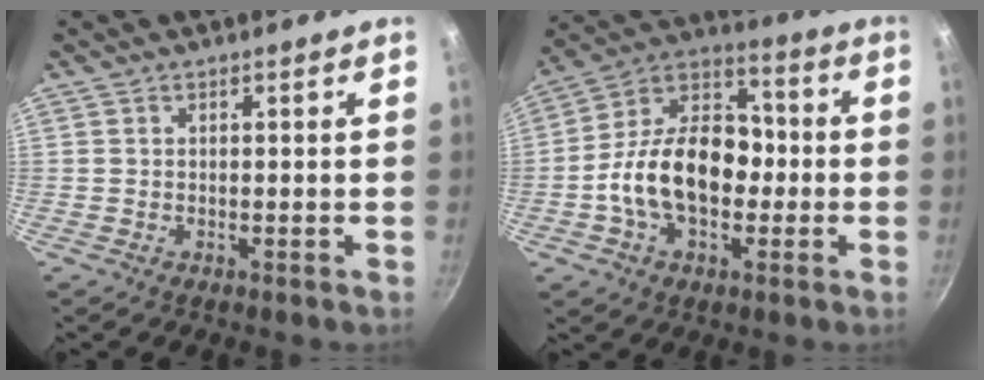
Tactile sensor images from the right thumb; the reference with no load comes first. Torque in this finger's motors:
{"motor_torque": [2.36, 2.28, 1.46, -0.75, 0.16]}